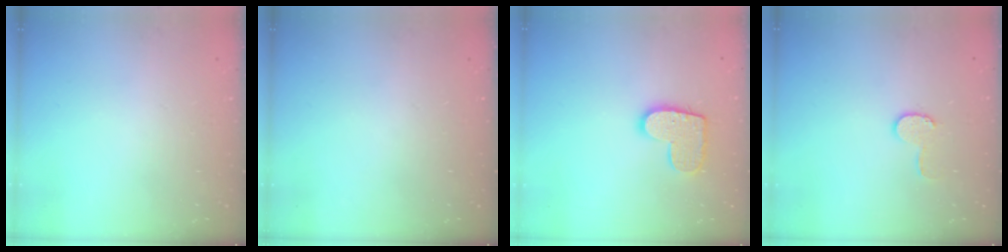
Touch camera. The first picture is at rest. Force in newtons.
{"total": 0.0}
{"total": 11.2, "press": 11.2, "slide": 0.7}
{"total": 6.4, "press": 6.4, "slide": 0.6}